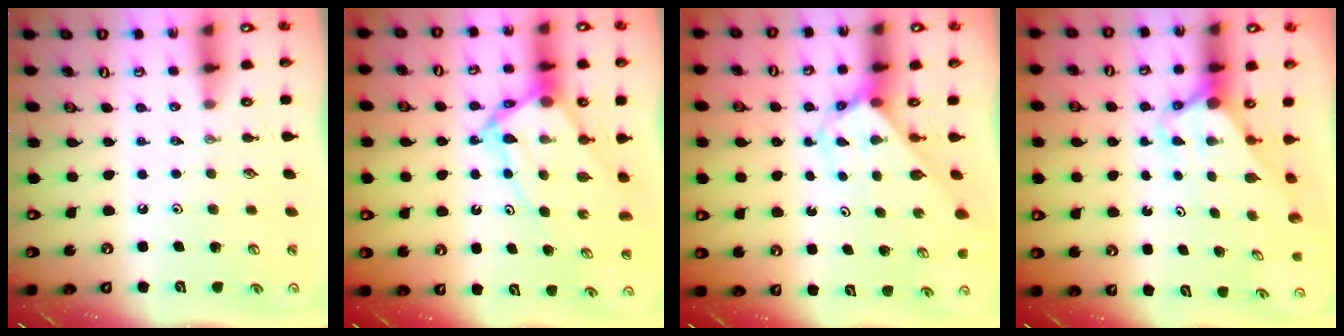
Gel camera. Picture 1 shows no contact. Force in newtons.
{"total": 11.0, "press": 10.9, "slide": 0.9}
{"total": 2.9, "press": 2.9, "slide": 0.1}
{"total": 2.9, "press": 2.9, "slide": 0.2}